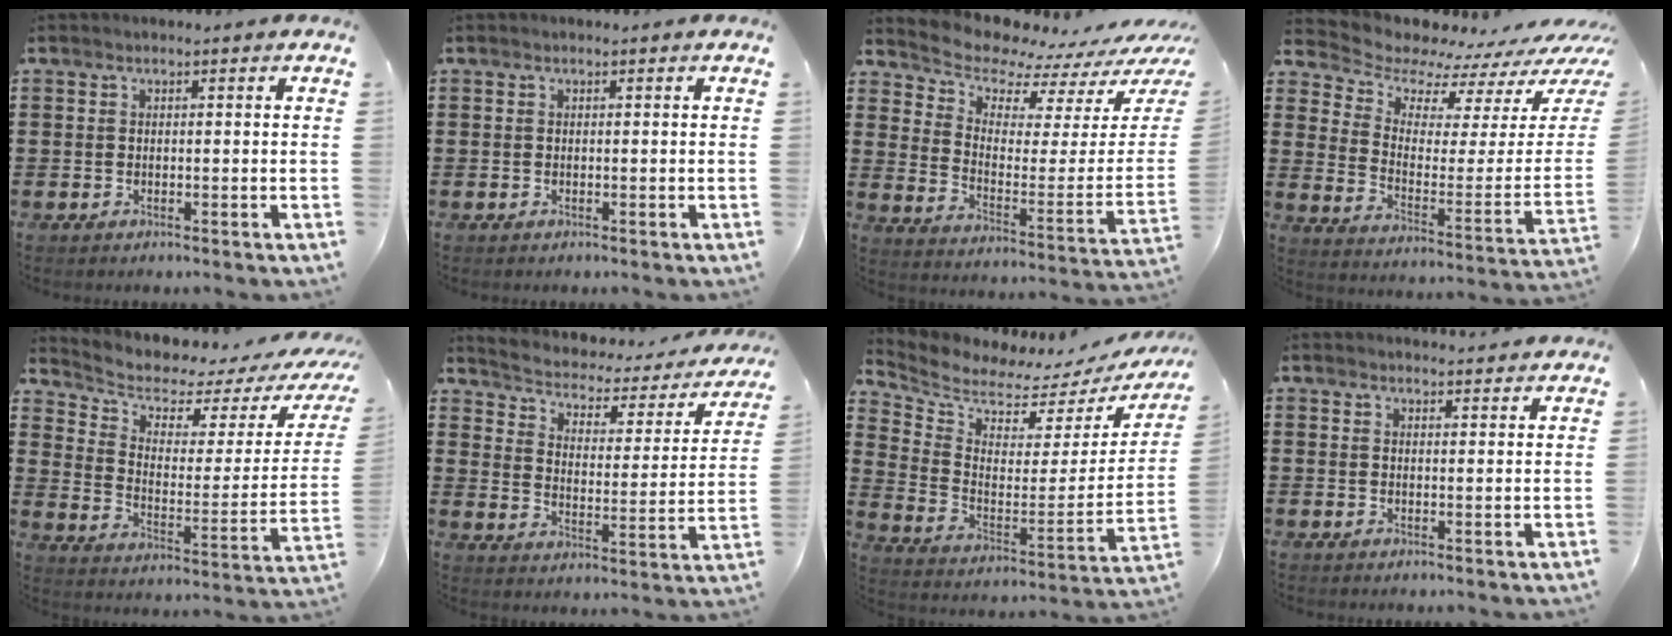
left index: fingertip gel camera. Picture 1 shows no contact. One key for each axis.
{"total": 0.0}
{"total": 7.4, "fx": 7.2, "fy": 1.4, "fz": 0.6, "tx": -0.044, "ty": -0.077, "tz": 0.123}
{"total": 6.9, "fx": 6.4, "fy": 2.4, "fz": 0.6, "tx": -0.041, "ty": -0.070, "tz": 0.110}
{"total": 4.1, "fx": 3.6, "fy": 1.6, "fz": 1.1, "tx": -0.050, "ty": -0.033, "tz": 0.058}
{"total": 2.2, "fx": 1.3, "fy": 1.5, "fz": 1.1, "tx": -0.037, "ty": -0.017, "tz": 0.010}
{"total": 4.6, "fx": 4.5, "fy": 0.5, "fz": 0.5, "tx": -0.044, "ty": -0.057, "tz": 0.073}
{"total": 2.2, "fx": 2.2, "fy": -0.1, "fz": 0.1, "tx": -0.008, "ty": -0.005, "tz": 0.043}